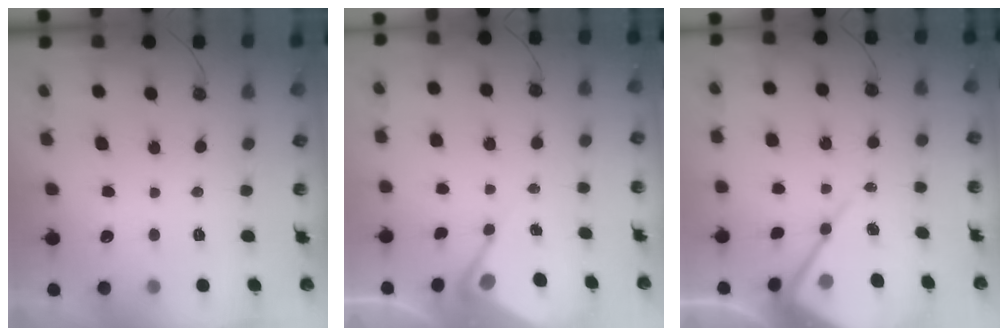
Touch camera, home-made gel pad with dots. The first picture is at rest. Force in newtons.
{"total": 5.9, "press": 5.8, "slide": 0.7}
{"total": 11.9, "press": 11.8, "slide": 1.0}